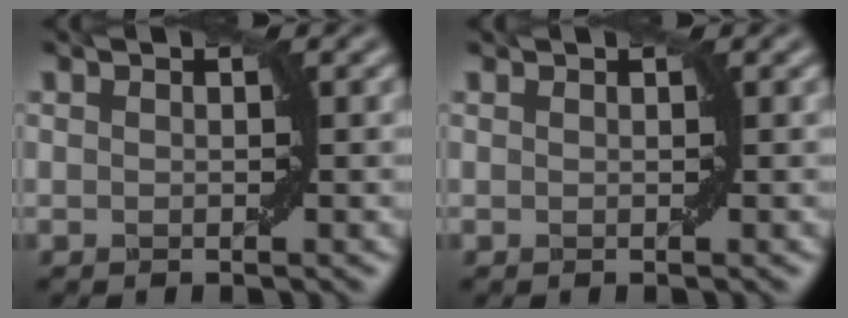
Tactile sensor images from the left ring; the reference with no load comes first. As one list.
[{"total": 0.0}]